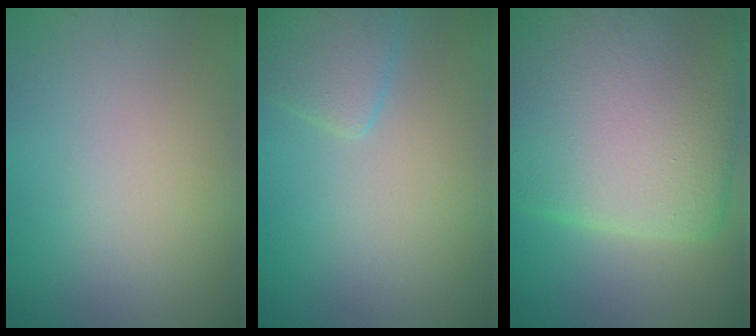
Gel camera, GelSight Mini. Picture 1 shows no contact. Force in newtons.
{"total": 2.6, "press": 2.6, "slide": 0.2}
{"total": 16.8, "press": 16.8, "slide": 0.3}